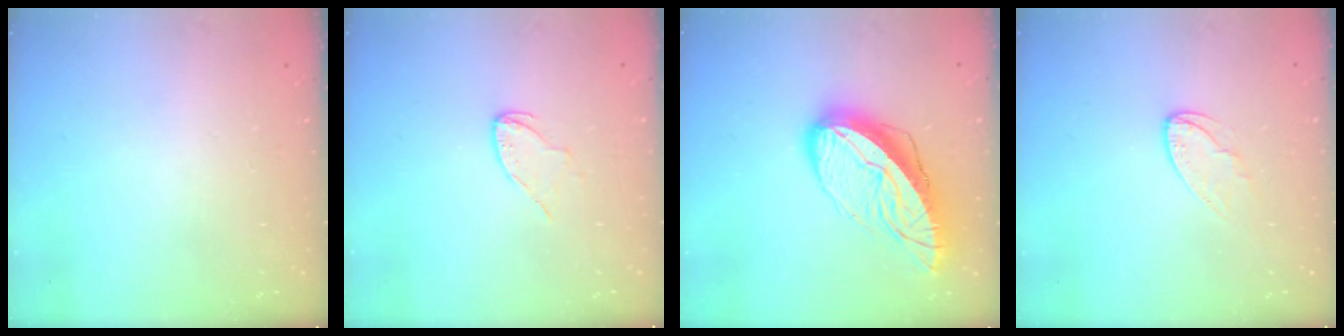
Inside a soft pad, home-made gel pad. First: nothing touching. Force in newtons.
{"total": 4.5, "press": 4.4, "slide": 0.3}
{"total": 15.2, "press": 15.1, "slide": 1.7}
{"total": 5.5, "press": 5.5, "slide": 0.5}